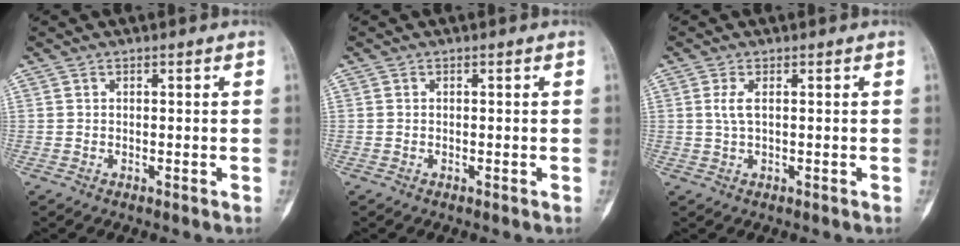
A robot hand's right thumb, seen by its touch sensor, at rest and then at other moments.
{"total": 0.0}
{"total": 2.5, "force": [0.5, 1.0, 2.2], "torque": [-0.048, 0.003, 0.011]}